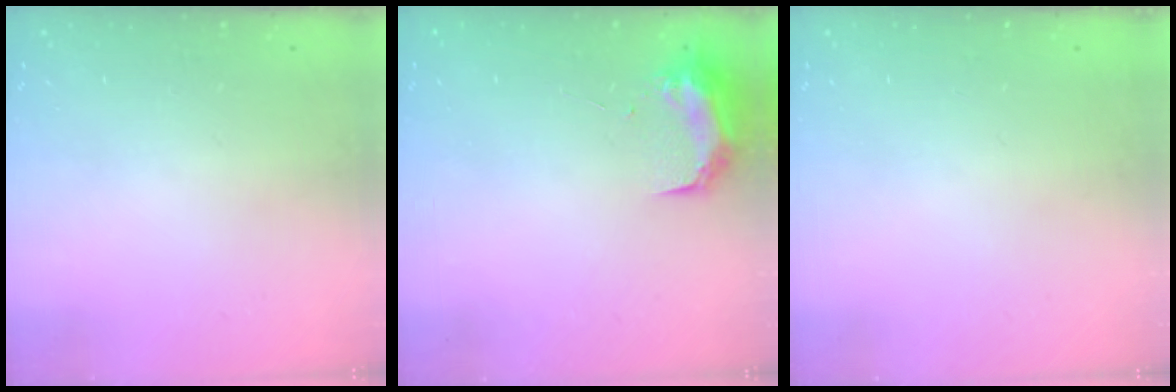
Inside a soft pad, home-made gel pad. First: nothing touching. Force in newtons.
{"total": 9.8, "press": 9.7, "slide": 0.7}
{"total": 2.8, "press": 2.2, "slide": 1.7}